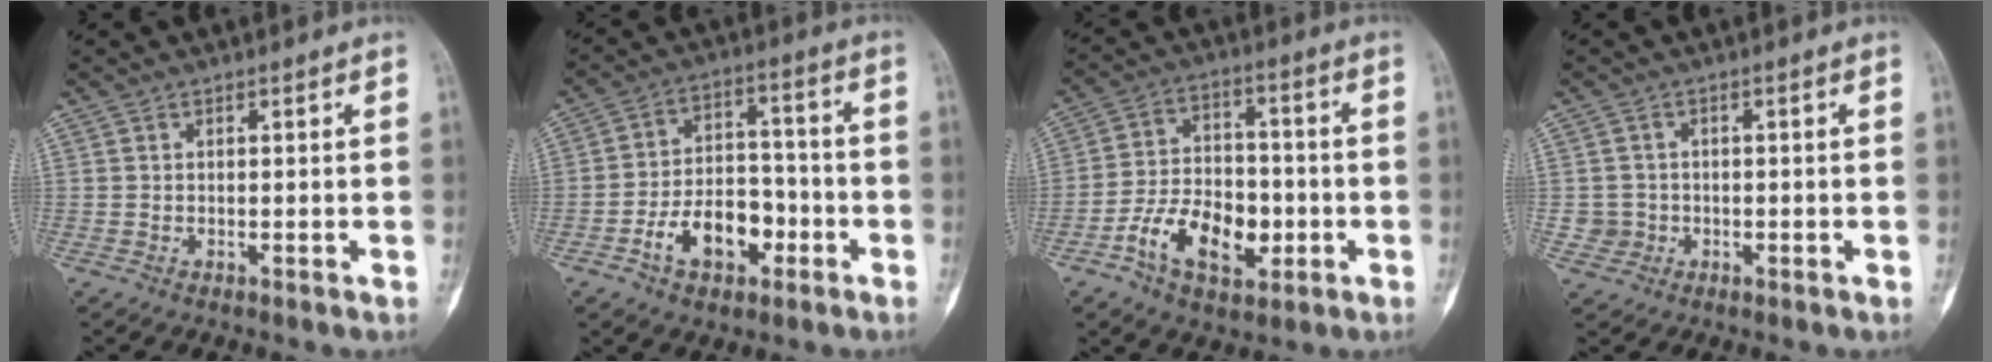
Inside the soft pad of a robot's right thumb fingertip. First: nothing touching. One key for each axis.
{"total": 12.0, "fx": -5.0, "fy": 7.5, "fz": 7.9, "tx": -0.101, "ty": 0.042, "tz": -0.083}
{"total": 13.4, "fx": -4.7, "fy": 8.2, "fz": 9.5, "tx": -0.140, "ty": 0.029, "tz": -0.081}
{"total": 2.8, "fx": -0.4, "fy": 2.8, "fz": 0.0, "tx": 0.020, "ty": 0.009, "tz": -0.010}